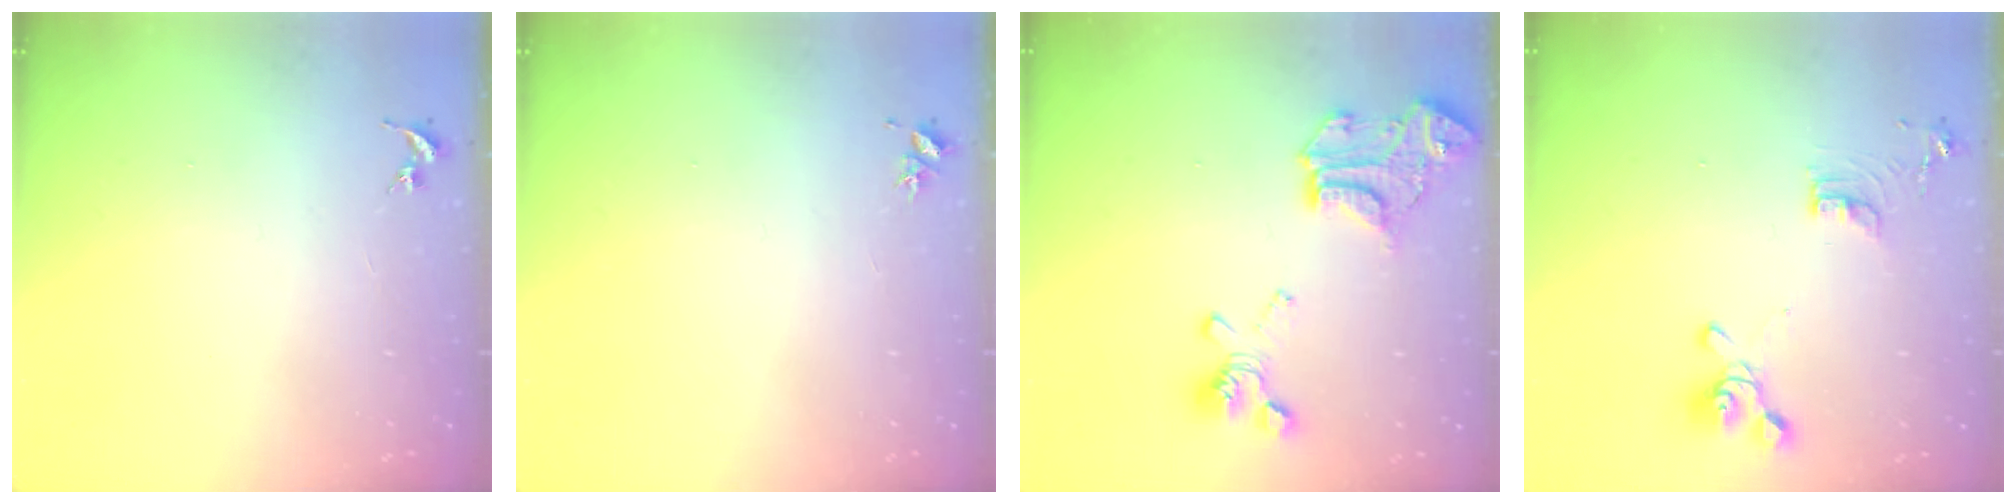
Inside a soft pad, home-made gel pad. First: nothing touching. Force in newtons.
{"total": 3.0, "press": 3.0, "slide": 0.4}
{"total": 19.4, "press": 19.3, "slide": 1.5}
{"total": 12.5, "press": 12.3, "slide": 2.0}